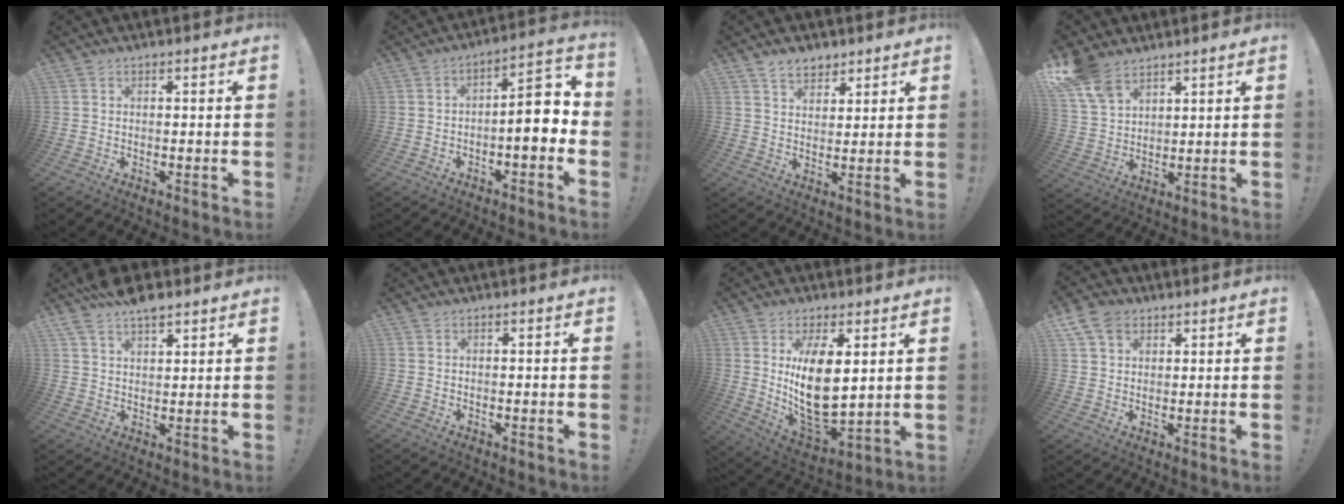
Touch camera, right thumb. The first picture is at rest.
{"total": 9.1, "force": [-2.1, 3.1, 8.3], "torque": [-0.108, 0.005, -0.039]}
{"total": 6.1, "force": [4.7, 3.5, 1.9], "torque": [-0.026, -0.025, 0.087]}
{"total": 10.5, "force": [7.6, 5.7, 4.4], "torque": [-0.089, -0.040, 0.152]}
{"total": 7.8, "force": [6.1, 3.0, 3.8], "torque": [-0.068, -0.029, 0.115]}
{"total": 0.0}
{"total": 15.7, "force": [4.3, 8.1, 12.8], "torque": [-0.242, -0.047, 0.080]}
{"total": 7.7, "force": [4.4, 5.5, 3.3], "torque": [-0.059, -0.014, 0.087]}